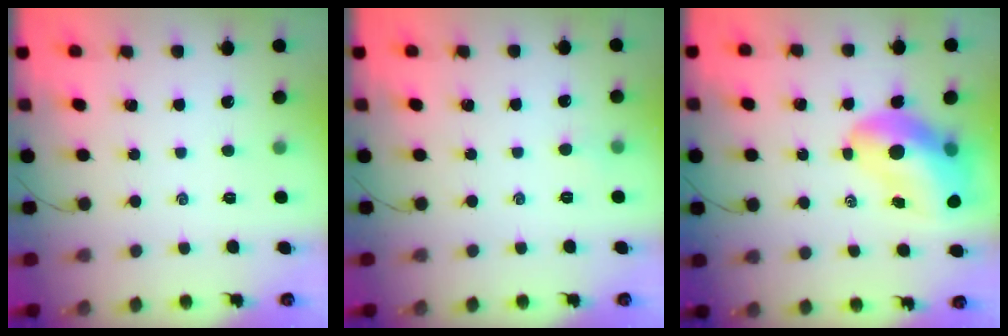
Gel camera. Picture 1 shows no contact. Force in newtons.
{"total": 2.4, "press": 2.3, "slide": 0.7}
{"total": 14.9, "press": 14.3, "slide": 4.0}